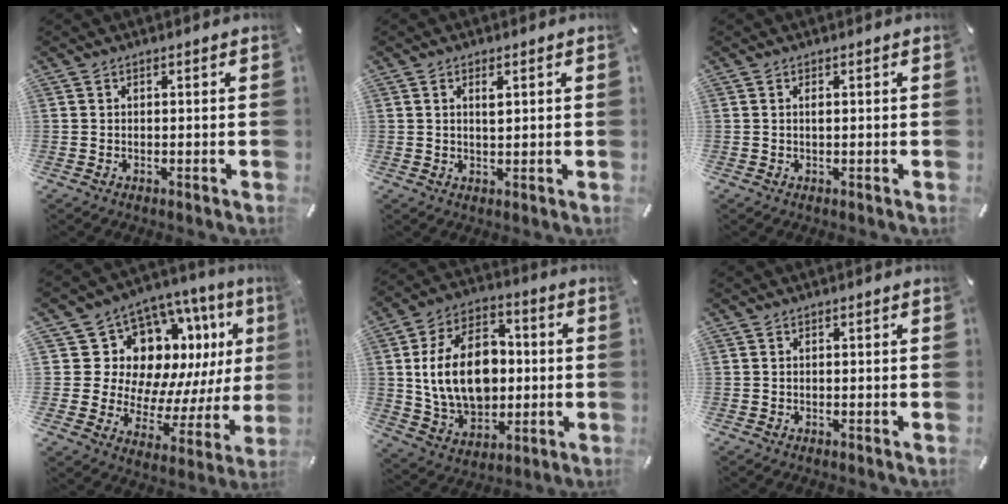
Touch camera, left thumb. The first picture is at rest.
{"total": 2.4, "force": [0.8, 0.9, 2.0], "torque": [-0.036, -0.001, 0.012]}
{"total": 0.9, "force": [0.2, 0.2, 0.9], "torque": [-0.017, 0.000, 0.002]}
{"total": 14.5, "force": [6.8, 11.0, 6.5], "torque": [-0.101, -0.080, 0.138]}
{"total": 18.2, "force": [0.2, 13.2, 12.5], "torque": [-0.248, 0.015, 0.005]}
{"total": 0.0}